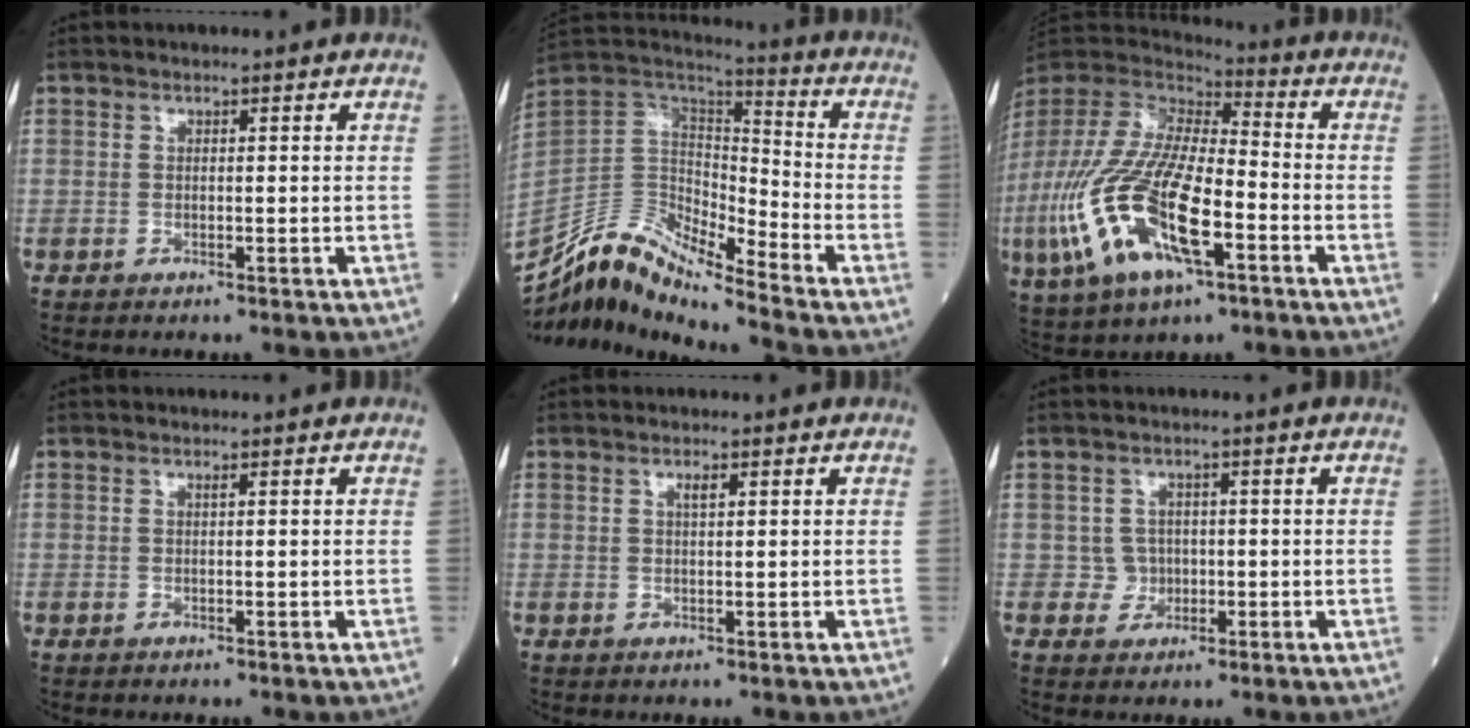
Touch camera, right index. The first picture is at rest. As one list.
[{"total": 11.2, "force": [-10.5, 1.4, 3.6], "torque": [-0.075, 0.059, -0.202]}, {"total": 22.4, "force": [-7.5, 7.9, 19.6], "torque": [-0.470, -0.031, -0.136]}, {"total": 0.0}, {"total": 1.2, "force": [0.5, 0.2, 1.0], "torque": [-0.020, 0.000, 0.008]}, {"total": 2.5, "force": [-0.2, 2.4, 0.0], "torque": [0.007, 0.008, -0.005]}]